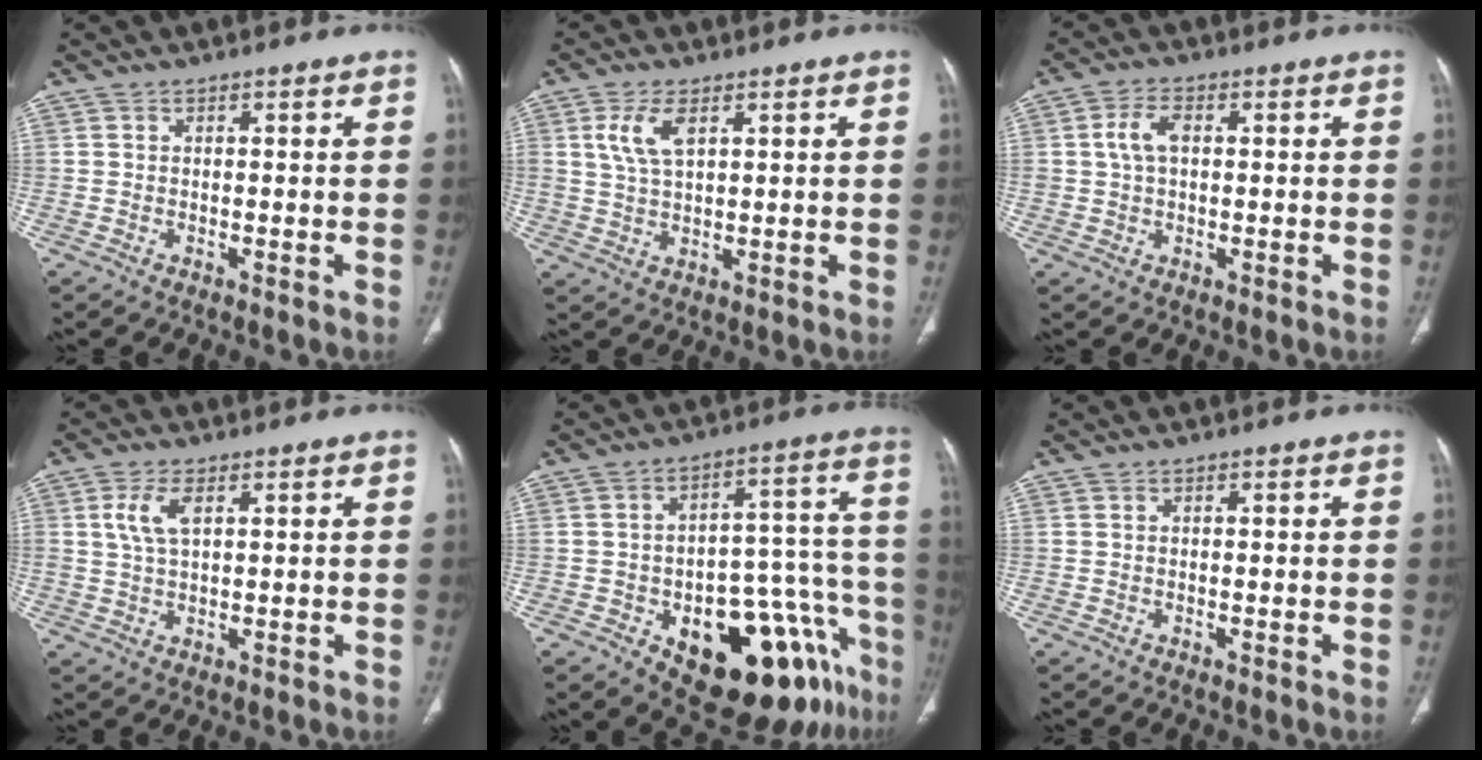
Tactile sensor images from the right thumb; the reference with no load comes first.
{"total": 6.1, "force": [2.4, 2.8, 4.8], "torque": [-0.106, -0.007, 0.051]}
{"total": 4.7, "force": [0.8, 2.9, 3.6], "torque": [-0.076, 0.009, 0.014]}
{"total": 5.2, "force": [1.7, 2.5, 4.2], "torque": [-0.093, 0.000, 0.035]}
{"total": 22.5, "force": [-11.7, 9.9, 16.5], "torque": [-0.150, 0.087, -0.153]}
{"total": 0.0}